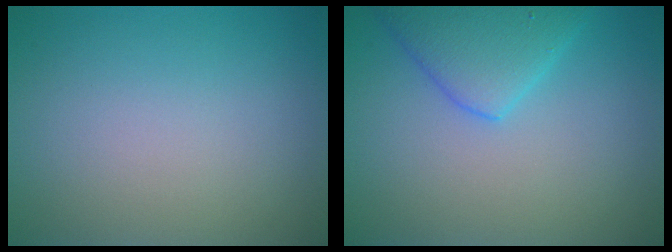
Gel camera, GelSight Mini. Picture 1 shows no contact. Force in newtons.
{"total": 4.4, "press": 4.4, "slide": 0.2}